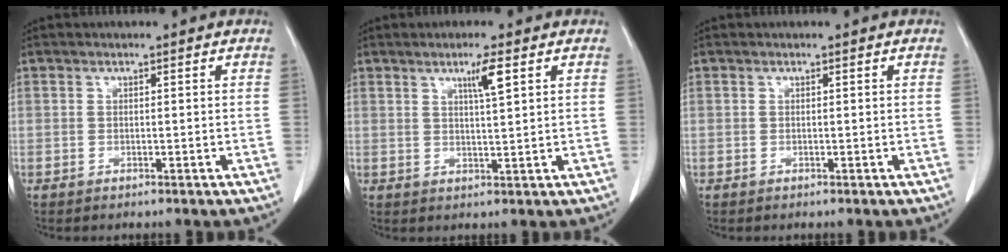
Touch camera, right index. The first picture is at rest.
{"total": 3.6, "force": [1.8, -0.2, 3.2], "torque": [-0.058, -0.005, 0.032]}
{"total": 0.0}